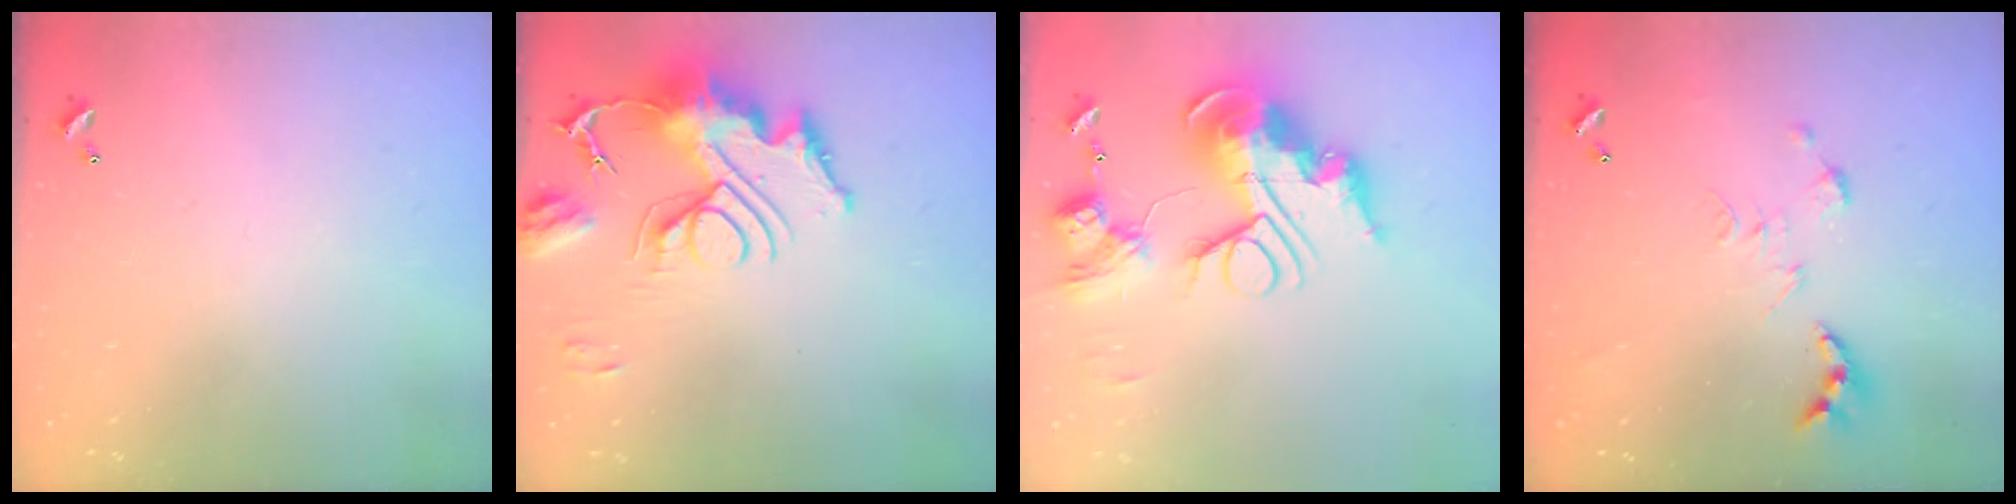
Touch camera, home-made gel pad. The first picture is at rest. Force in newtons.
{"total": 15.1, "press": 15.0, "slide": 1.8}
{"total": 0.7, "press": 0.7, "slide": 0.0}
{"total": 0.0}